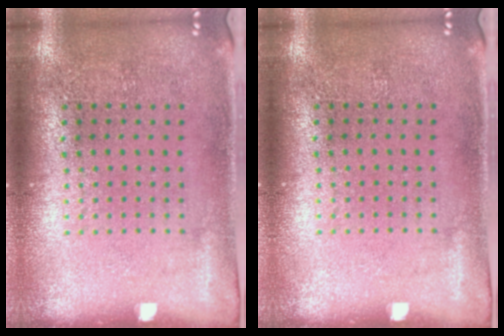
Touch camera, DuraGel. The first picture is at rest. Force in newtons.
{"total": 0.0}